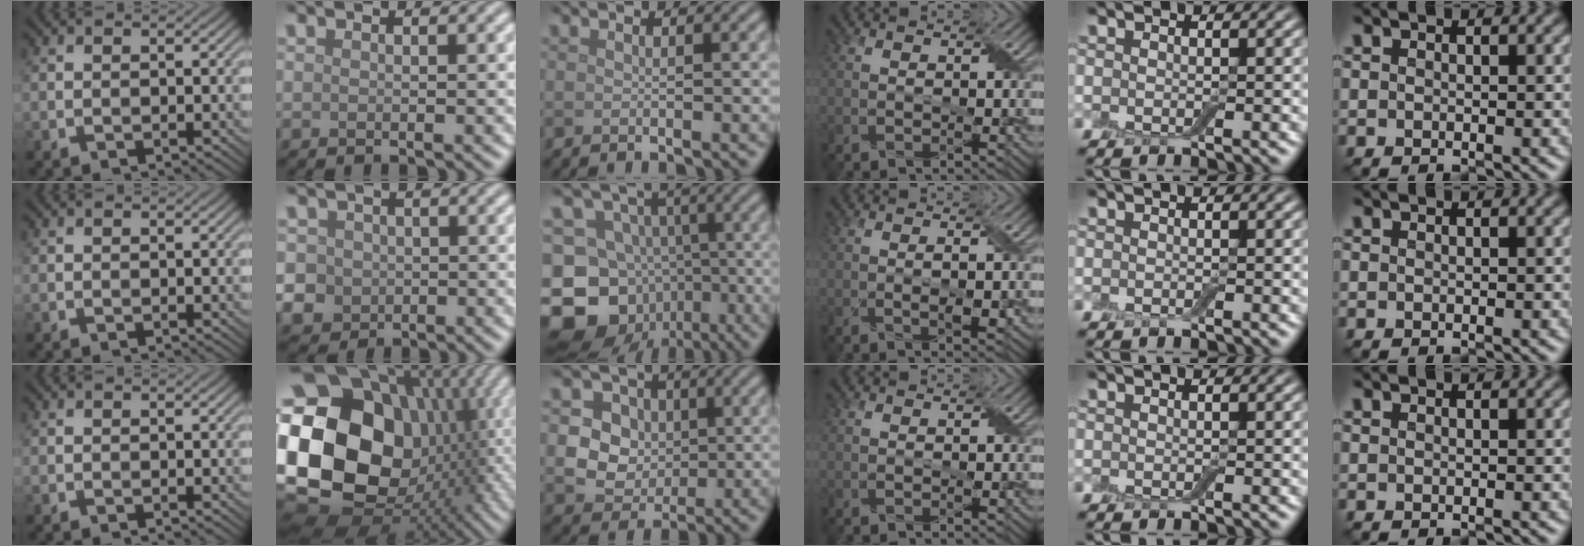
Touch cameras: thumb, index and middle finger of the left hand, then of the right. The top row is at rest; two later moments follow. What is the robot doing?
{"motion": "fold", "object": "aluminum foil"}